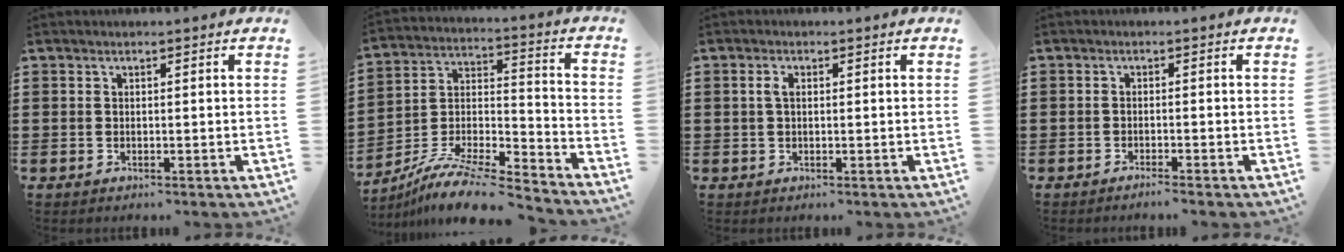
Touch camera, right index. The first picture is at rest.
{"total": 10.0, "force": [-9.1, 1.2, 4.2], "torque": [-0.081, 0.011, -0.184]}
{"total": 1.7, "force": [0.3, 0.9, 1.4], "torque": [-0.031, 0.006, 0.004]}
{"total": 1.2, "force": [-1.1, -0.1, 0.5], "torque": [-0.009, -0.001, -0.021]}